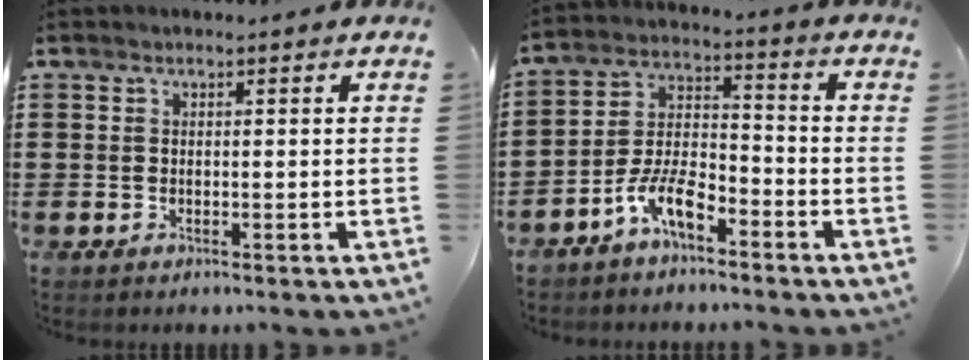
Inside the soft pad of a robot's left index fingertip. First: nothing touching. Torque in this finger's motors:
{"motor_torque": [0.72, 0.72, 0.36, 0.12]}